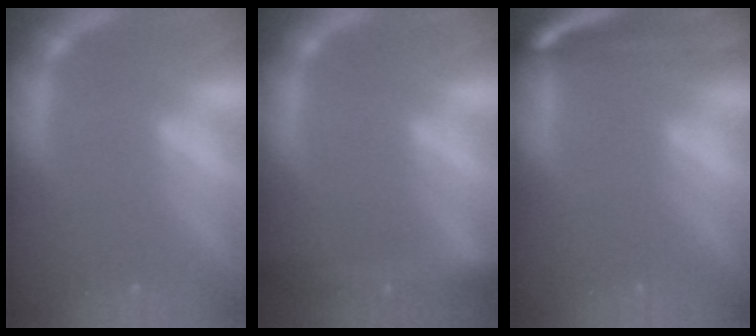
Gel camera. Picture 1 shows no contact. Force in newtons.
{"total": 7.0}
{"total": 7.5}